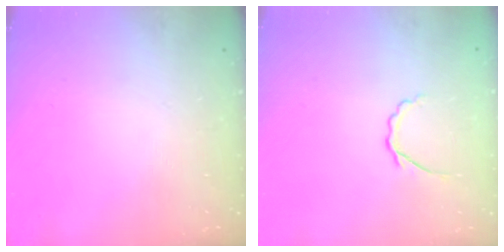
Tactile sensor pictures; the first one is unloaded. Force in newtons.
{"total": 2.9, "press": 2.7, "slide": 0.8}